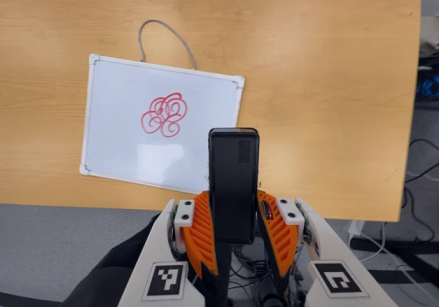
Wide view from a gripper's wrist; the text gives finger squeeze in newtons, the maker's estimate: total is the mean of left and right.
{"total": 5.1, "left": 3.4, "right": 6.8}